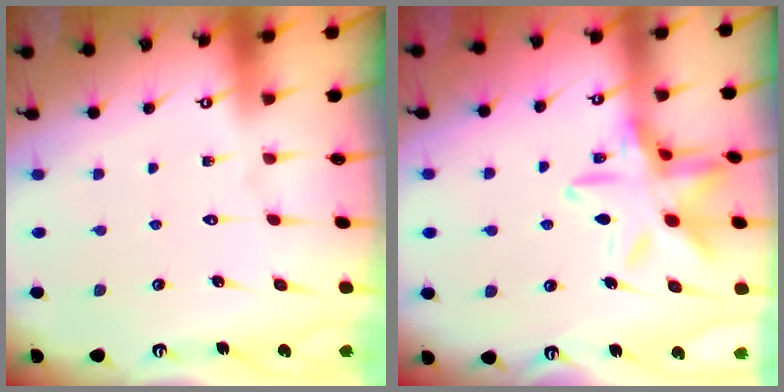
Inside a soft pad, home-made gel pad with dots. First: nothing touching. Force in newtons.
{"total": 15.7, "press": 15.7, "slide": 1.2}